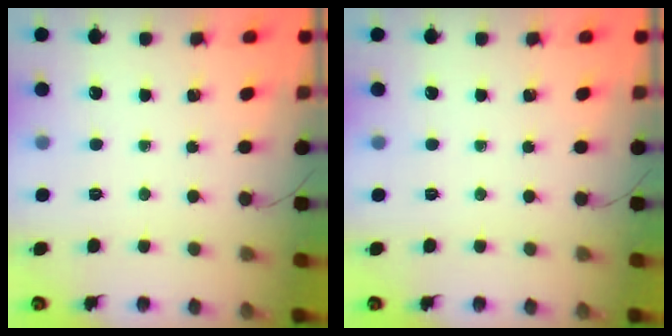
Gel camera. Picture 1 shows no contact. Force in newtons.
{"total": 0.0}